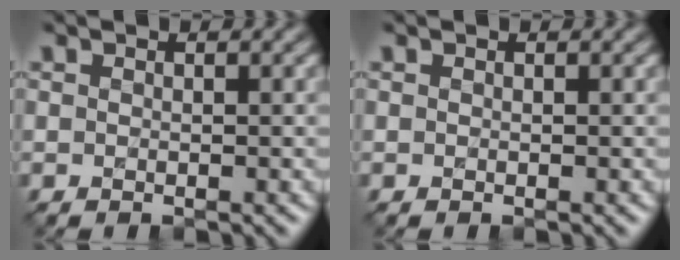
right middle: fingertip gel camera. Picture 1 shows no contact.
{"total": 0.0}